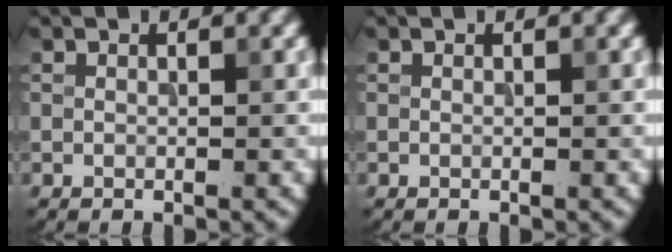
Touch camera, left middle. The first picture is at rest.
{"total": 0.0}